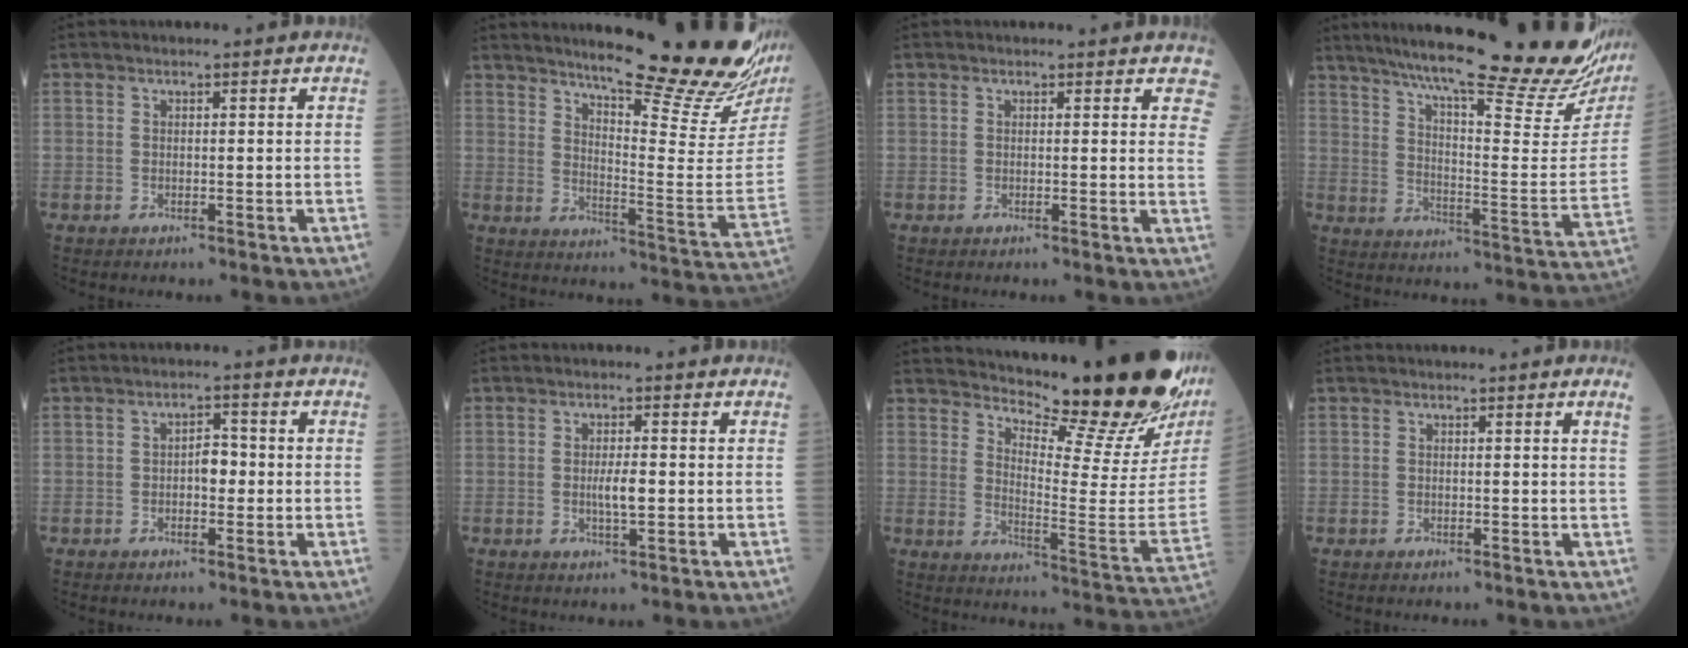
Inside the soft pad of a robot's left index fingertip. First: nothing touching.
{"total": 23.9, "force": [19.9, 0.7, 13.3], "torque": [-0.198, -0.094, 0.256]}
{"total": 6.2, "force": [5.5, 2.0, 2.1], "torque": [-0.003, -0.020, 0.040]}
{"total": 31.5, "force": [25.7, 2.8, 17.9], "torque": [-0.258, -0.062, 0.338]}
{"total": 2.8, "force": [-0.4, 1.5, 2.4], "torque": [-0.034, 0.006, -0.009]}
{"total": 2.8, "force": [-0.3, 0.5, 2.7], "torque": [-0.053, -0.005, -0.002]}
{"total": 22.7, "force": [20.0, 1.3, 10.8], "torque": [-0.169, -0.115, 0.261]}
{"total": 1.1, "force": [0.9, -0.4, 0.5], "torque": [-0.020, -0.013, 0.005]}